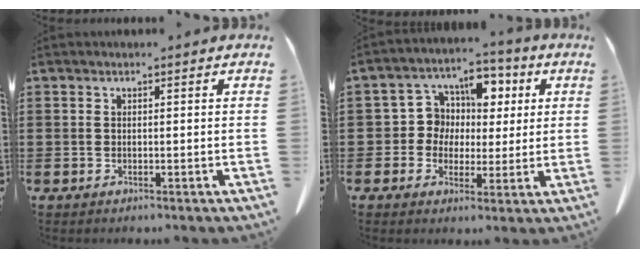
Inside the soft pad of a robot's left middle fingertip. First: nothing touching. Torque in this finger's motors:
{"motor_torque": [0.33, 0.15, 0.25, 0.09]}